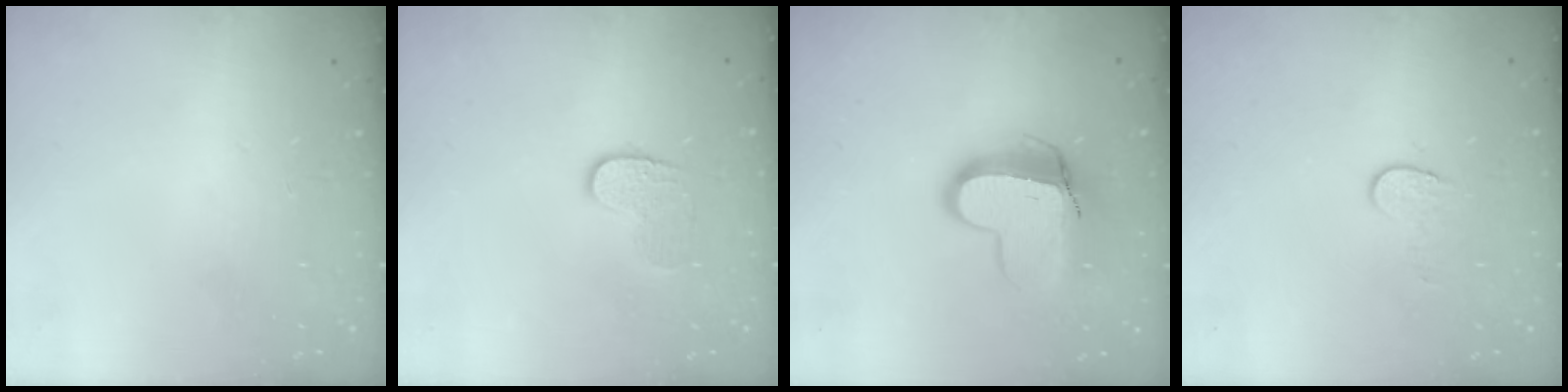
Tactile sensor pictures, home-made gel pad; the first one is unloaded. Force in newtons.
{"total": 6.2, "press": 6.2, "slide": 0.3}
{"total": 12.7, "press": 12.7, "slide": 1.1}
{"total": 5.9, "press": 5.9, "slide": 0.5}